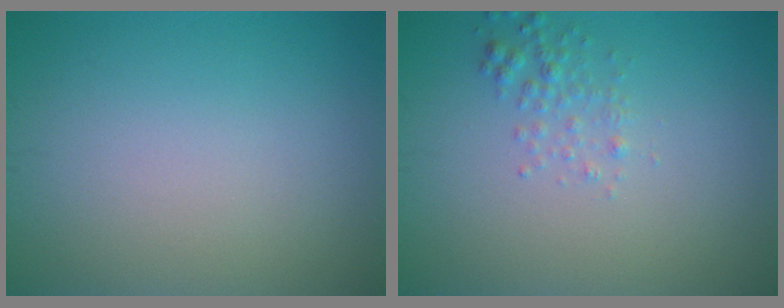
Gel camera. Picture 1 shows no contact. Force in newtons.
{"total": 1.6, "press": 1.5, "slide": 0.2}